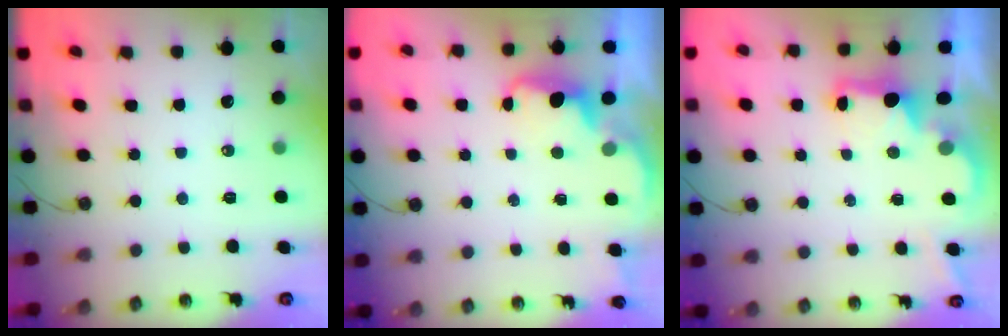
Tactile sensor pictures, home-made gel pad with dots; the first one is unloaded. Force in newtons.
{"total": 4.0, "press": 3.9, "slide": 0.6}
{"total": 2.2, "press": 2.1, "slide": 0.8}